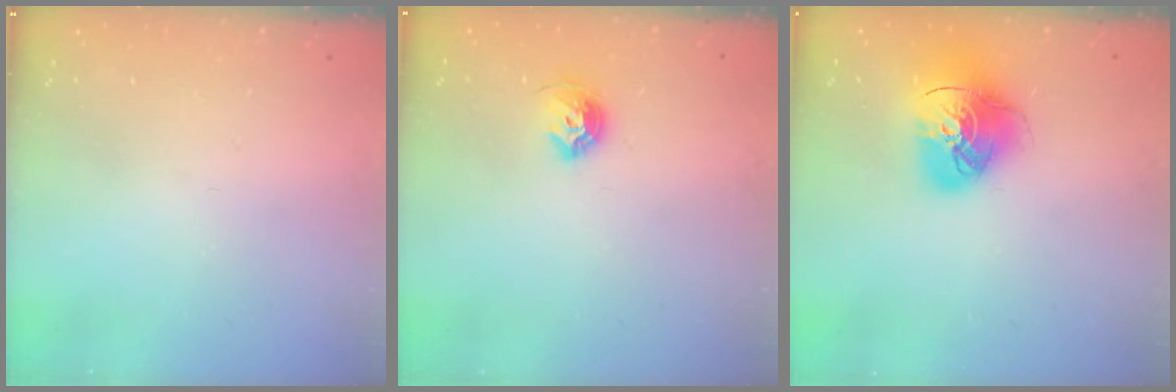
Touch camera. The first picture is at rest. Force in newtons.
{"total": 8.4, "press": 8.3, "slide": 0.9}
{"total": 16.2, "press": 16.1, "slide": 1.7}